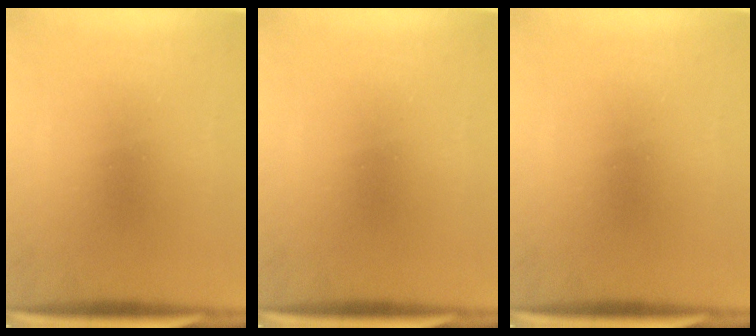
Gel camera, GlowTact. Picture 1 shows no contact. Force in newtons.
{"total": 0.0}
{"total": 0.0}